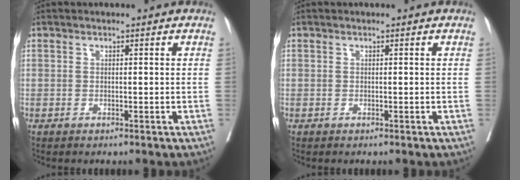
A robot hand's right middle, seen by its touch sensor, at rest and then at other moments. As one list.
[{"total": 0.0}]